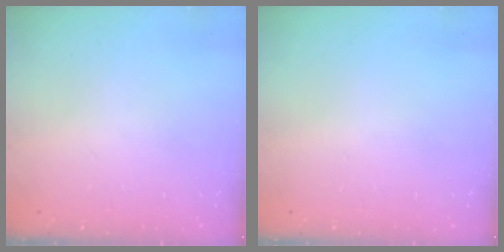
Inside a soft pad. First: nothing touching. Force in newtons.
{"total": 0.0}